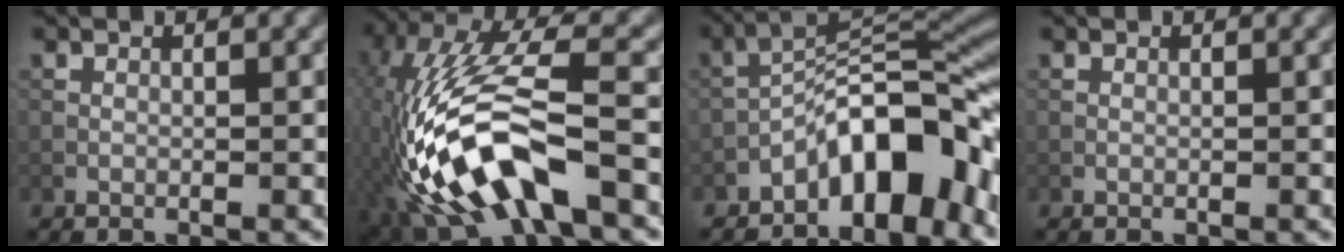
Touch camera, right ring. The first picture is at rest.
{"total": 13.7, "force": [-4.9, 5.3, 11.7], "torque": [-0.235, 0.009, -0.086]}
{"total": 8.9, "force": [-5.0, 3.2, 6.7], "torque": [-0.077, 0.026, -0.092]}
{"total": 0.0}